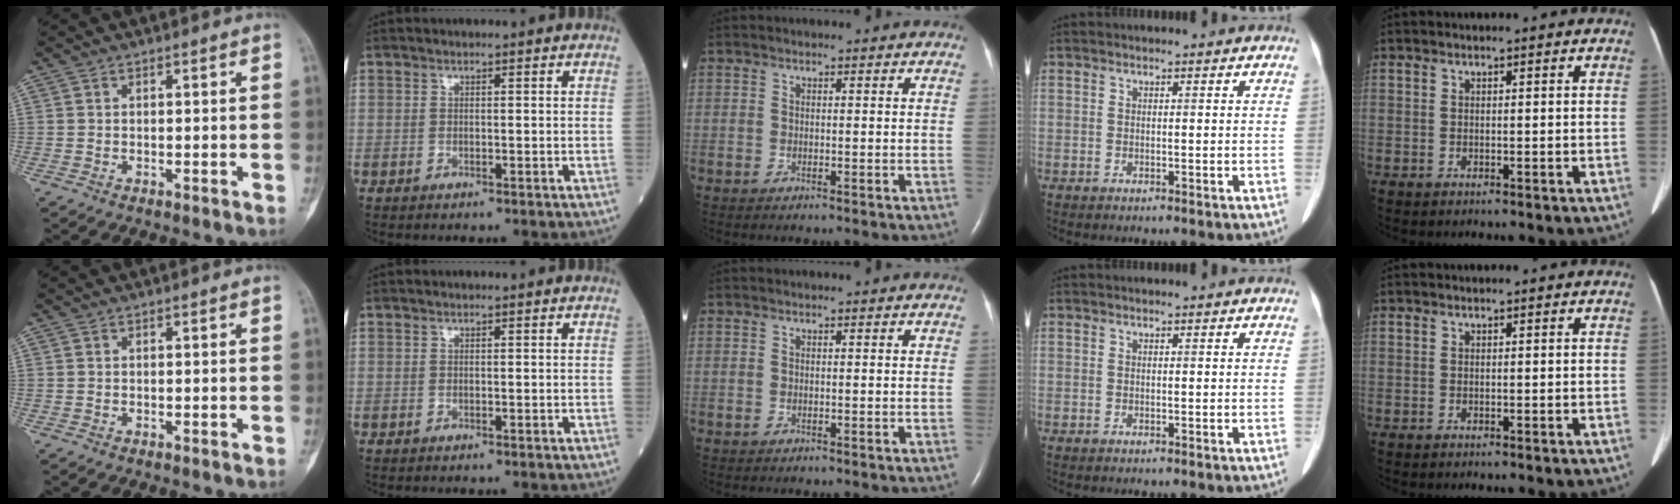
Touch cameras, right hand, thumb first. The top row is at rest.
{}